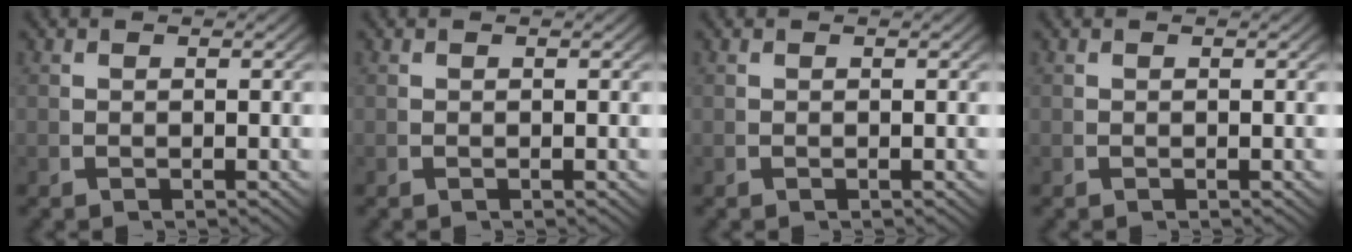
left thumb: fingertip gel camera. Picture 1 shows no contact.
{"total": 0.0}
{"total": 0.0}
{"total": 0.0}